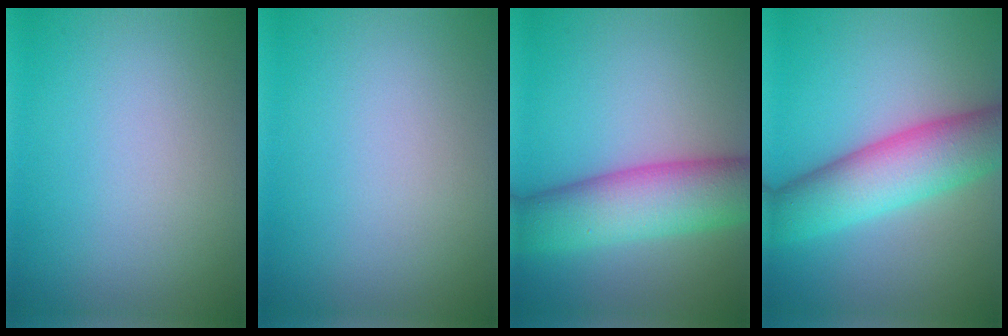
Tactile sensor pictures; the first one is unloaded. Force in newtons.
{"total": 0.0}
{"total": 8.0, "press": 8.0, "slide": 0.3}
{"total": 8.2, "press": 8.2, "slide": 0.2}